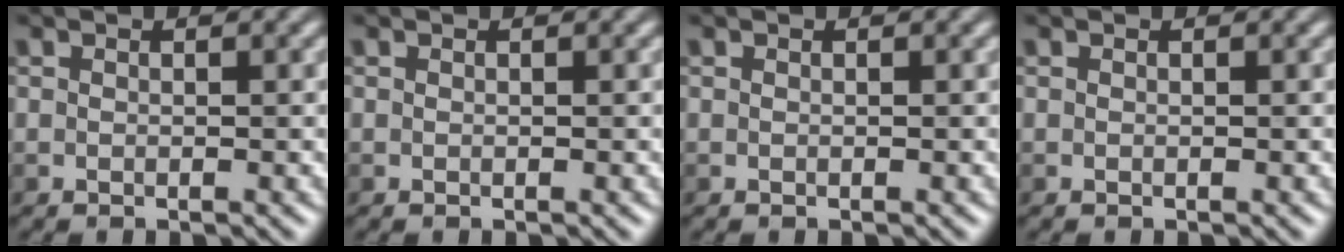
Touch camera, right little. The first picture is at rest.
{"total": 0.0}
{"total": 0.0}
{"total": 0.0}